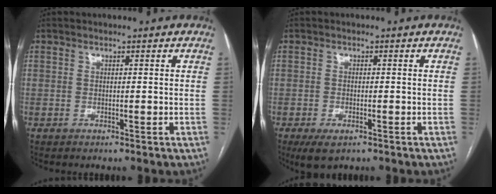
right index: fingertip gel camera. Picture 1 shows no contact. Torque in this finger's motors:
{"motor_torque": [0.37, -0.22, 0.20, 0.03]}